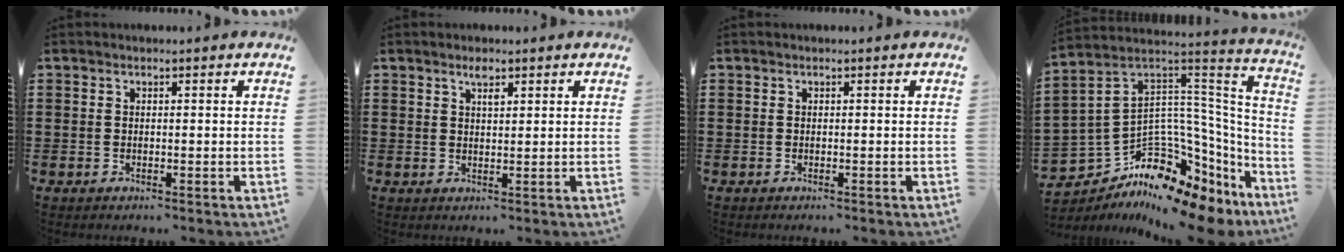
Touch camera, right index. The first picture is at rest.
{"total": 2.1, "force": [1.4, 0.5, 1.4], "torque": [-0.024, -0.001, 0.022]}
{"total": 0.0}
{"total": 7.2, "force": [-4.0, 4.8, 3.5], "torque": [-0.107, -0.037, -0.081]}